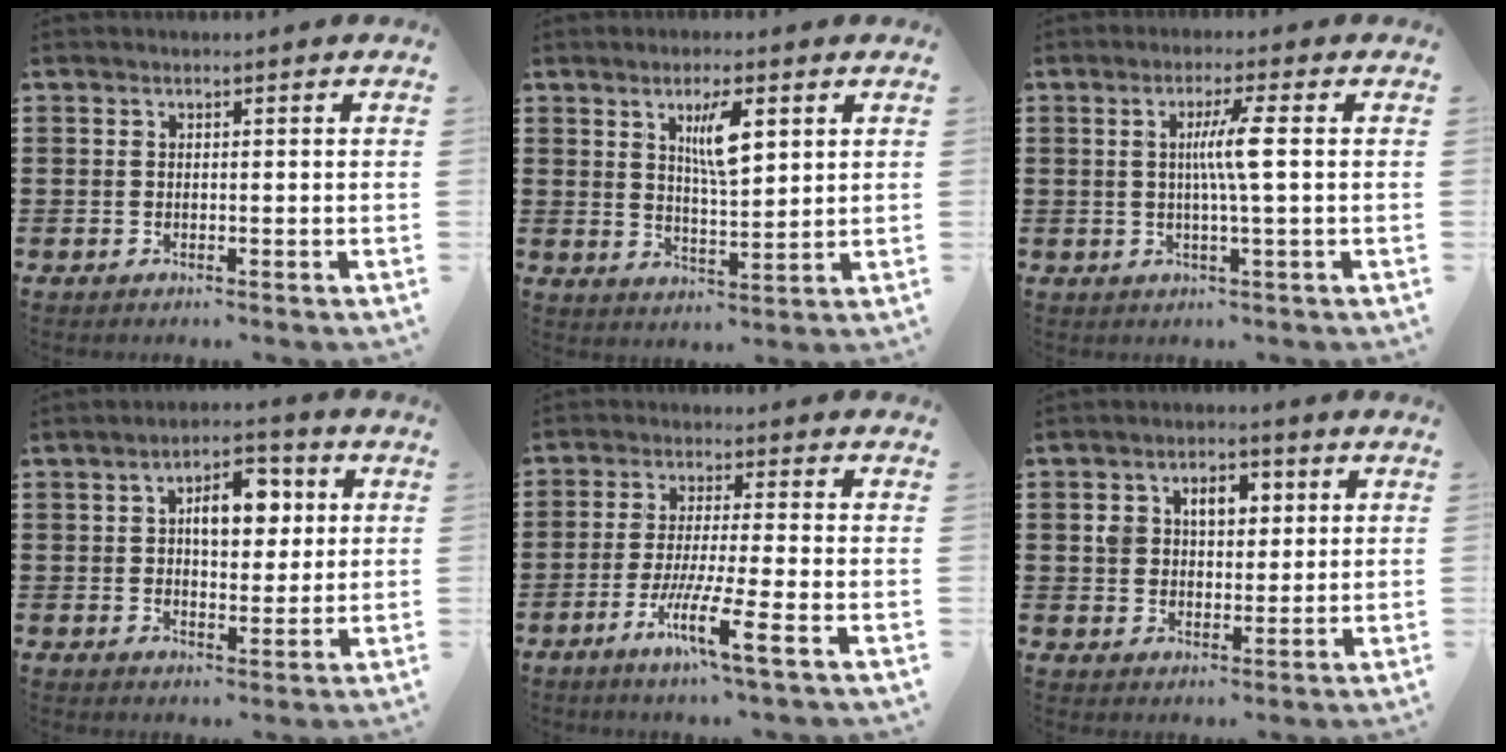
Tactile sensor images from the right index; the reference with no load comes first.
{"total": 6.1, "force": [2.6, 1.8, 5.2], "torque": [-0.094, 0.002, 0.039]}
{"total": 4.9, "force": [0.5, -0.4, 4.8], "torque": [-0.091, -0.005, 0.002]}
{"total": 7.2, "force": [1.7, 3.9, 5.7], "torque": [-0.082, -0.001, 0.016]}
{"total": 8.6, "force": [-4.3, 0.5, 7.4], "torque": [-0.140, -0.008, -0.080]}
{"total": 5.4, "force": [1.4, 4.1, 3.2], "torque": [-0.072, 0.015, 0.019]}